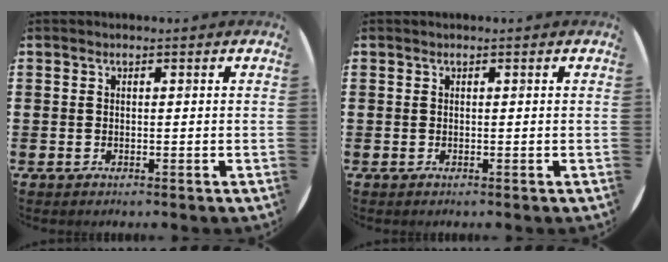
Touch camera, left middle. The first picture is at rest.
{"total": 0.0}